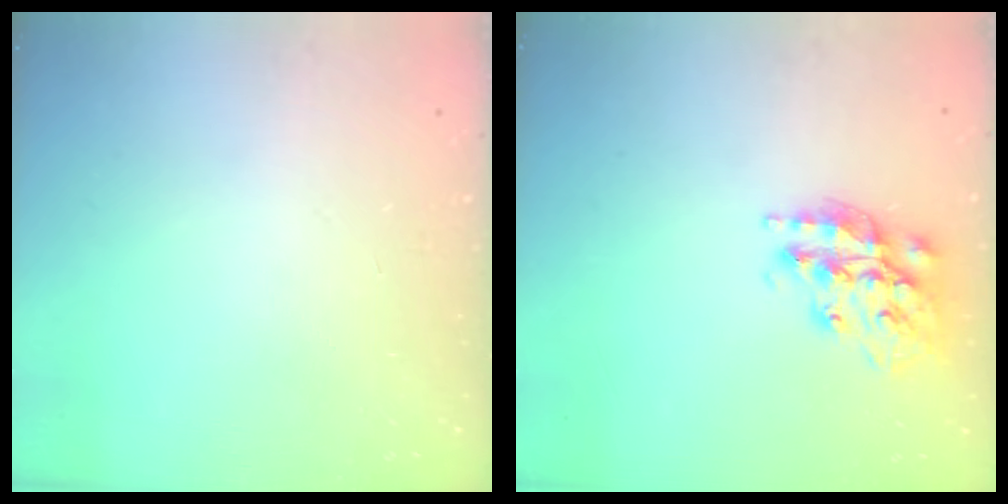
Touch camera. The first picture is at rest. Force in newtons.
{"total": 19.7, "press": 19.6, "slide": 1.4}